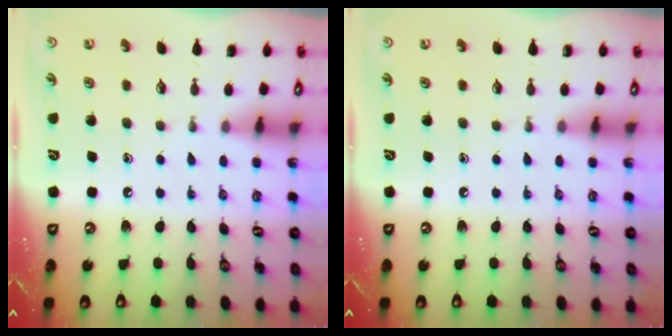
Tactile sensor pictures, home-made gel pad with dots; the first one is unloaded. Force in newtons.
{"total": 0.0}